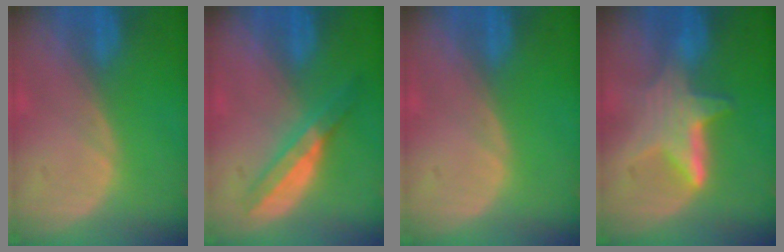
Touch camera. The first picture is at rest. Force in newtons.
{"total": 5.8, "press": 5.2, "slide": 2.6}
{"total": 0.0}
{"total": 6.4, "press": 6.0, "slide": 2.2}